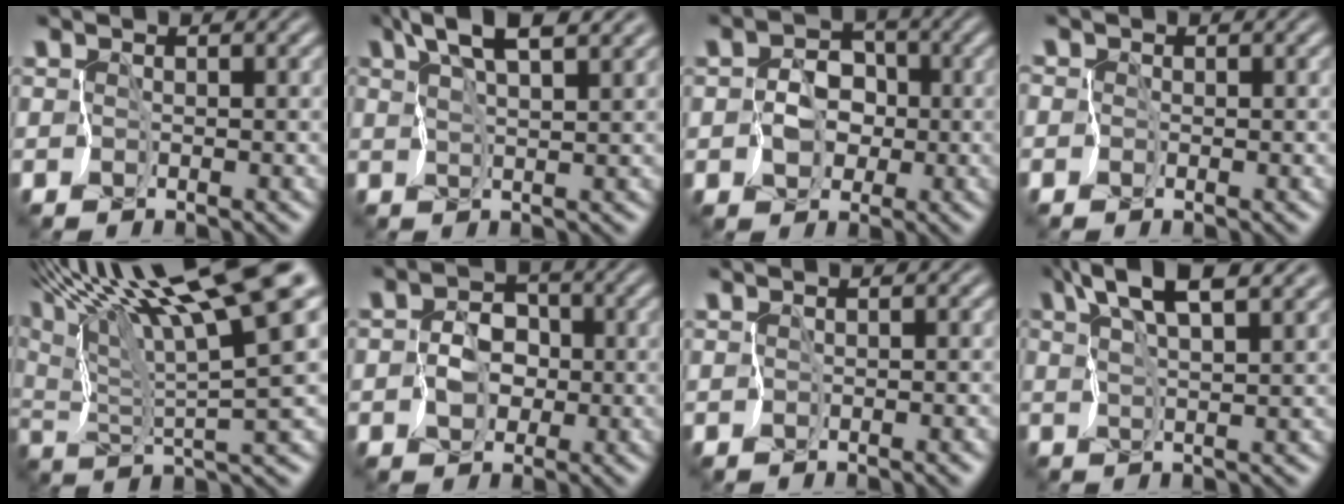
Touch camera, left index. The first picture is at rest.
{"total": 4.5, "force": [3.1, 0.7, 3.2], "torque": [-0.066, 0.009, 0.059]}
{"total": 3.3, "force": [-1.0, 2.8, 1.5], "torque": [-0.011, 0.001, -0.023]}
{"total": 0.8, "force": [0.0, 0.8, 0.0], "torque": [0.007, -0.001, -0.008]}
{"total": 15.8, "force": [8.9, 2.8, 12.7], "torque": [-0.216, 0.031, 0.152]}
{"total": 3.1, "force": [-0.8, 2.6, 1.5], "torque": [-0.015, -0.002, -0.017]}
{"total": 2.3, "force": [0.6, 1.1, 2.0], "torque": [-0.026, 0.013, 0.013]}
{"total": 5.5, "force": [3.8, 1.1, 3.9], "torque": [-0.081, 0.012, 0.070]}